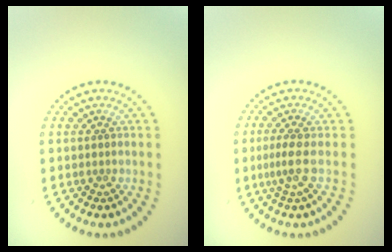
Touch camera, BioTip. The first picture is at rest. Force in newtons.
{"total": 1.8, "press": 1.4, "slide": 1.2}